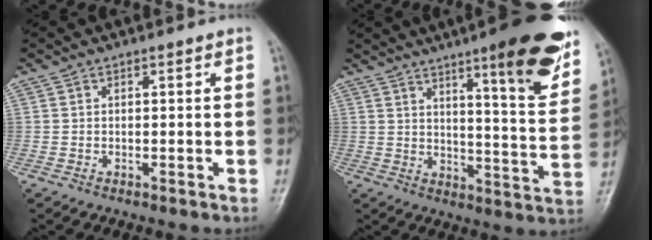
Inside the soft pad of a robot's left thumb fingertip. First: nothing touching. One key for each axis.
{"total": 17.7, "fx": 10.6, "fy": 3.1, "fz": 13.9, "tx": -0.155, "ty": -0.057, "tz": 0.149}